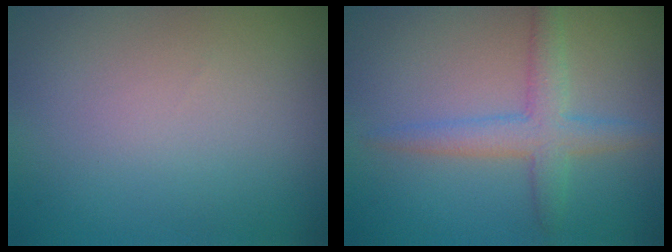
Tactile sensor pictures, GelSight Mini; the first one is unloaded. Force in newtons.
{"total": 3.5, "press": 3.5, "slide": 0.2}